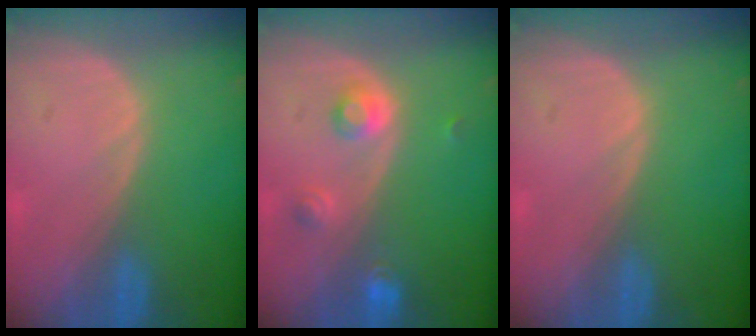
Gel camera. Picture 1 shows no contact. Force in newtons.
{"total": 3.6, "press": 3.3, "slide": 1.5}
{"total": 0.0}